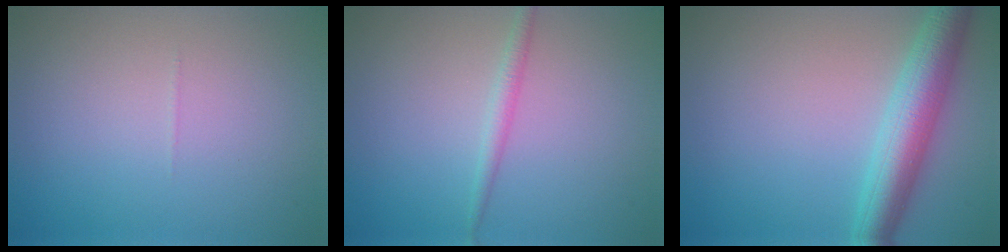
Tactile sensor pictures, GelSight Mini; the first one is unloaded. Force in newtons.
{"total": 1.4, "press": 1.4, "slide": 0.1}
{"total": 5.5, "press": 5.5, "slide": 0.1}